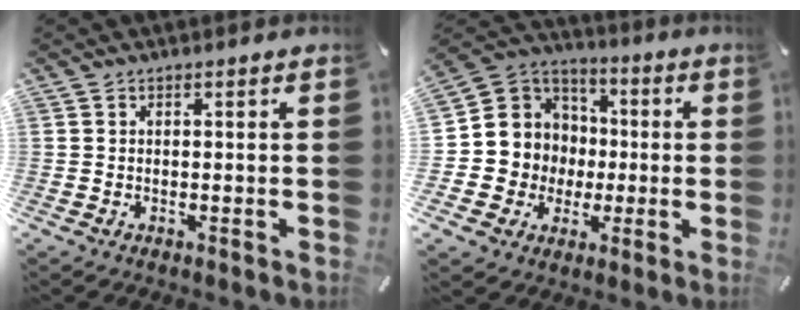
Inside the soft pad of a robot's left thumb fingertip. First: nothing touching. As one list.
[{"total": 11.7, "force": [-0.9, 11.7, 0.3], "torque": [-0.010, -0.010, 0.000]}]